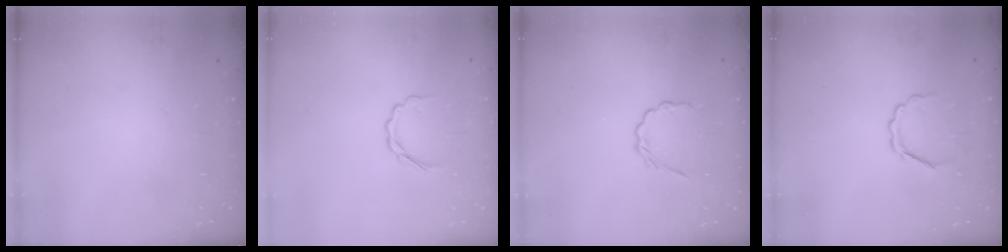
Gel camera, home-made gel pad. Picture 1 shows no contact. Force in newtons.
{"total": 3.6, "press": 3.5, "slide": 0.8}
{"total": 3.5, "press": 3.3, "slide": 1.2}
{"total": 3.3, "press": 3.3, "slide": 0.6}